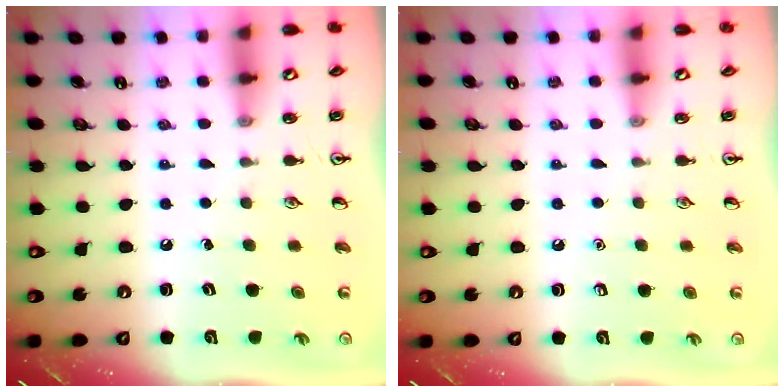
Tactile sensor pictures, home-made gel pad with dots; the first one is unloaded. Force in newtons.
{"total": 0.0}